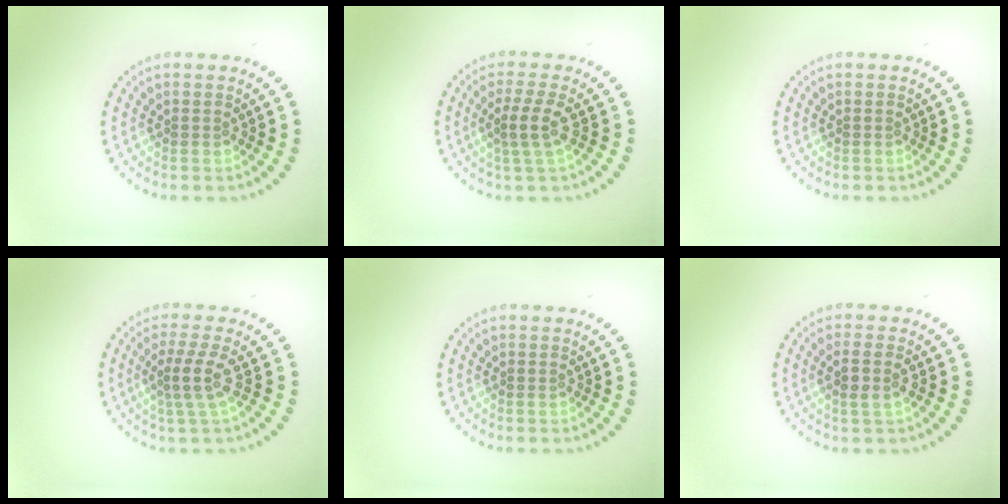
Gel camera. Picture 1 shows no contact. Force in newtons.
{"total": 2.5, "press": 2.0, "slide": 1.5}
{"total": 0.0}
{"total": 2.6, "press": 1.9, "slide": 1.8}
{"total": 0.0}
{"total": 1.9, "press": 1.6, "slide": 1.0}